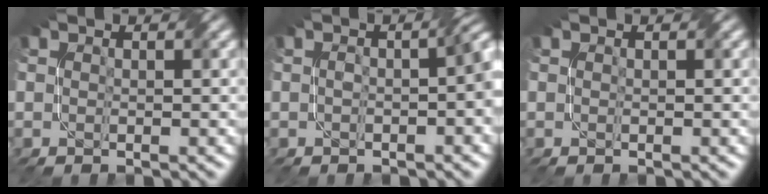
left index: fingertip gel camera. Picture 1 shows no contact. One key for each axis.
{"total": 4.0, "fx": -0.7, "fy": 1.4, "fz": 3.7, "tx": -0.053, "ty": 0.008, "tz": -0.009}
{"total": 0.0}